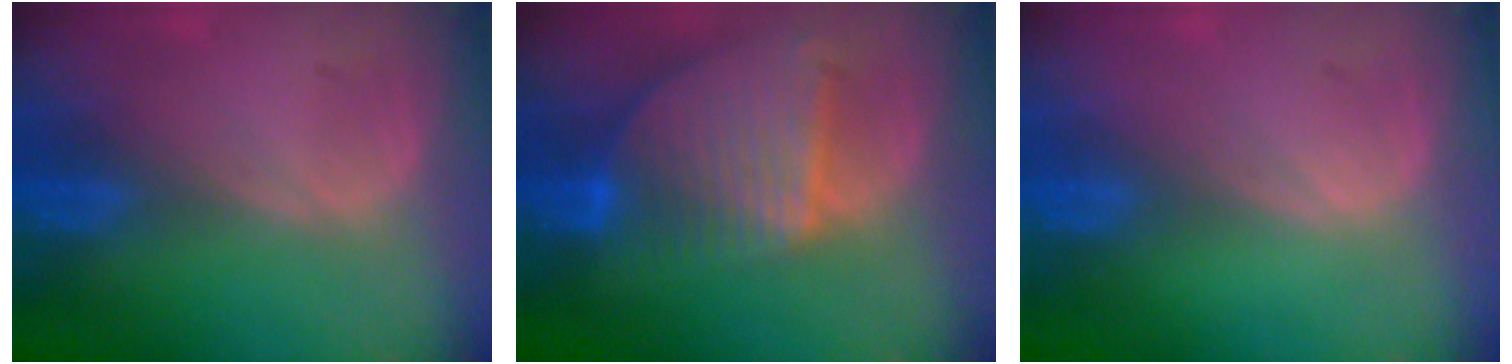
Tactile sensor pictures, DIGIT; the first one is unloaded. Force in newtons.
{"total": 9.6, "press": 8.3, "slide": 4.8}
{"total": 0.0}